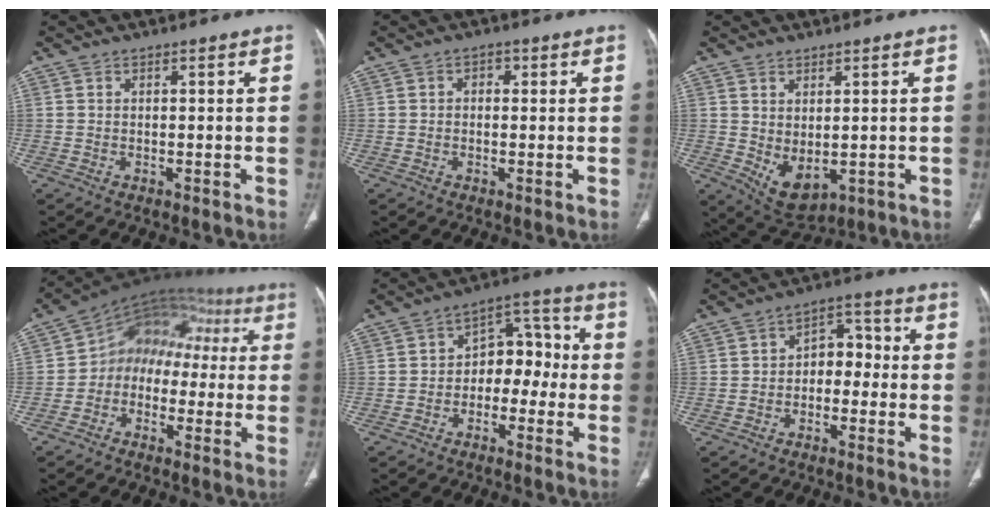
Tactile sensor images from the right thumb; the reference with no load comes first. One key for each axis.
{"total": 1.7, "fx": 0.3, "fy": 1.3, "fz": 1.1, "tx": -0.006, "ty": 0.005, "tz": -0.002}
{"total": 6.6, "fx": -0.5, "fy": 3.7, "fz": 5.5, "tx": -0.081, "ty": -0.009, "tz": 0.017}
{"total": 14.3, "fx": 0.7, "fy": 10.6, "fz": 9.5, "tx": -0.089, "ty": 0.052, "tz": -0.010}
{"total": 9.8, "fx": -1.7, "fy": 6.8, "fz": 6.8, "tx": -0.054, "ty": 0.047, "tz": -0.042}
{"total": 6.4, "fx": -1.0, "fy": 4.5, "fz": 4.4, "tx": -0.034, "ty": 0.035, "tz": -0.030}